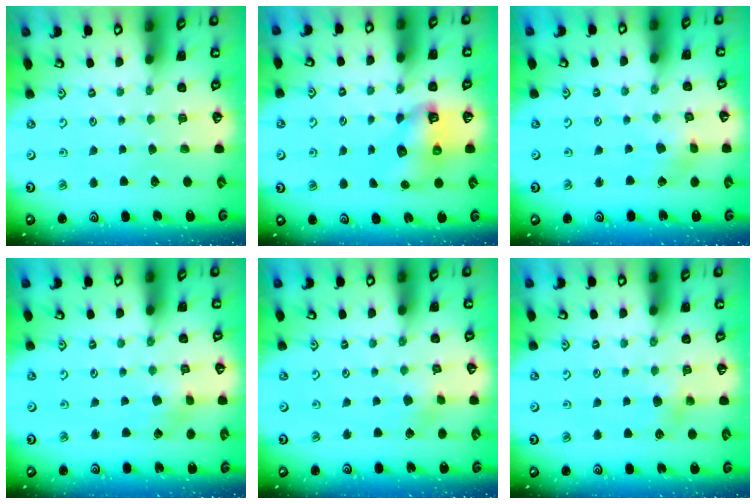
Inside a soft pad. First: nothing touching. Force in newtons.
{"total": 8.2, "press": 8.1, "slide": 1.3}
{"total": 3.3, "press": 3.2, "slide": 0.4}
{"total": 2.9, "press": 2.9, "slide": 0.2}
{"total": 2.7, "press": 2.7, "slide": 0.3}
{"total": 4.8, "press": 4.8, "slide": 0.3}